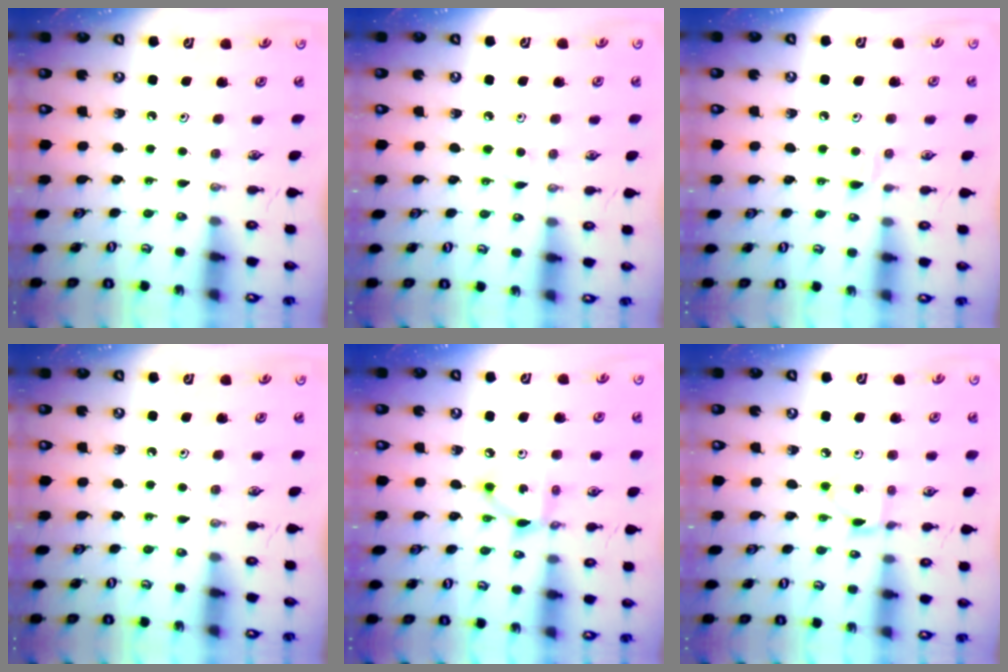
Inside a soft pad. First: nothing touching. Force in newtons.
{"total": 2.9, "press": 2.9, "slide": 0.4}
{"total": 5.0, "press": 5.0, "slide": 0.6}
{"total": 0.0}
{"total": 6.7, "press": 6.7, "slide": 0.2}
{"total": 1.8, "press": 1.8, "slide": 0.3}